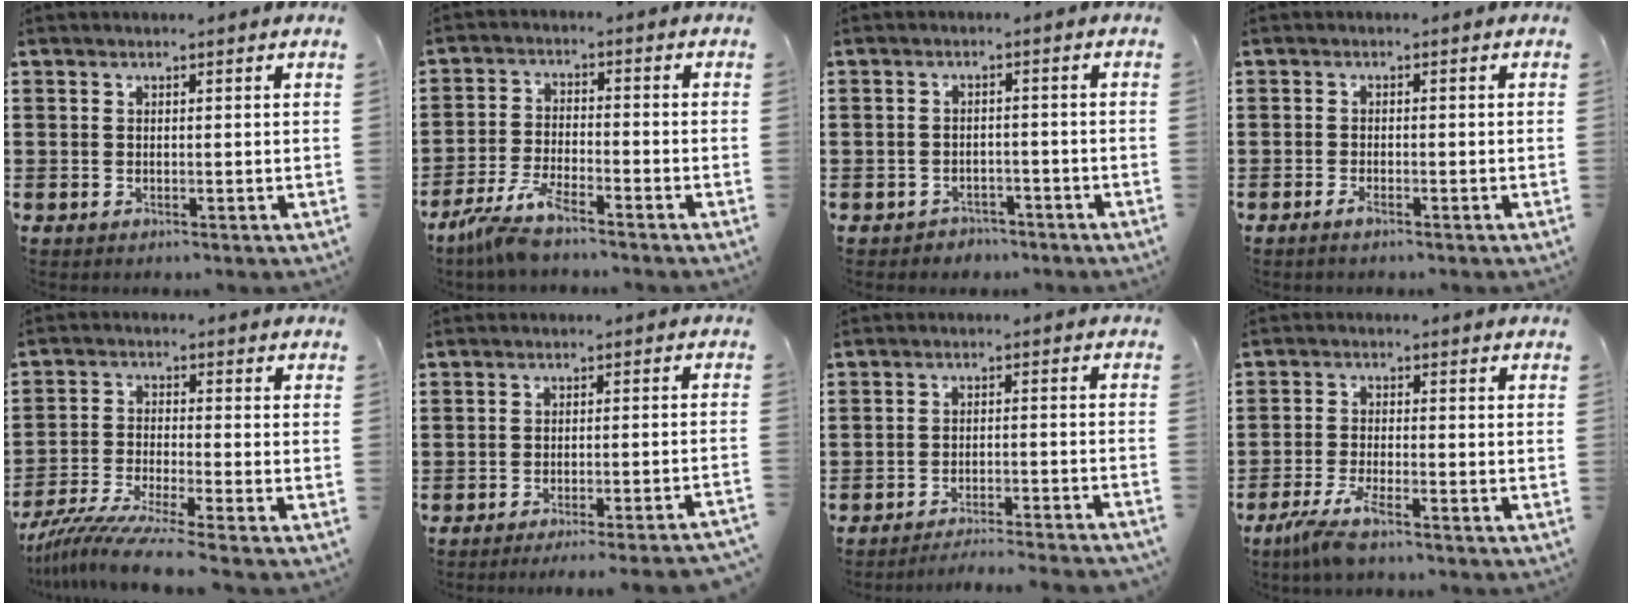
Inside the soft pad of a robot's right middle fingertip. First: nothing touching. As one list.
[{"total": 5.9, "force": [-4.8, 0.6, 3.3], "torque": [-0.081, -0.013, -0.095]}, {"total": 2.2, "force": [-2.0, 0.7, -0.2], "torque": [-0.004, 0.002, -0.047]}, {"total": 1.2, "force": [-0.8, 0.2, 0.9], "torque": [-0.024, -0.006, -0.017]}, {"total": 6.8, "force": [-6.0, -0.3, 3.2], "torque": [-0.074, -0.019, -0.119]}, {"total": 3.1, "force": [-2.8, -0.5, 1.0], "torque": [-0.018, -0.003, -0.059]}, {"total": 3.5, "force": [-3.5, -0.3, 0.7], "torque": [-0.013, -0.001, -0.072]}, {"total": 4.8, "force": [-3.6, 0.3, 3.2], "torque": [-0.081, -0.018, -0.070]}]